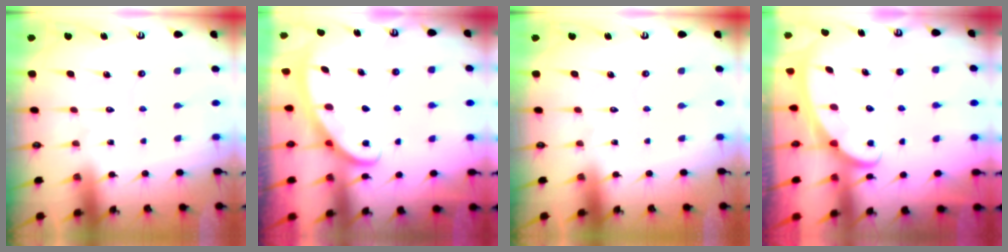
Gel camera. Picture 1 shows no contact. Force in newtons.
{"total": 2.8, "press": 2.8, "slide": 0.4}
{"total": 0.0}
{"total": 2.5, "press": 2.4, "slide": 0.4}